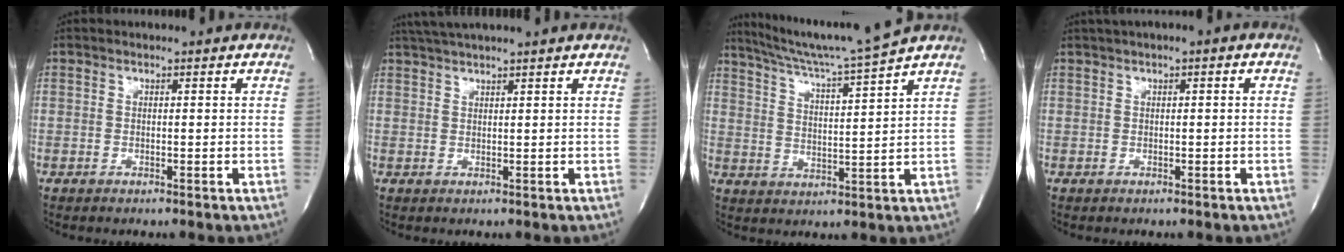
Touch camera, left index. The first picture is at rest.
{"total": 5.9, "force": [5.2, -0.8, 2.8], "torque": [-0.047, 0.032, 0.084]}
{"total": 11.3, "force": [9.9, -2.9, 4.5], "torque": [-0.088, -0.029, 0.169]}
{"total": 1.8, "force": [0.7, 0.3, 1.7], "torque": [-0.030, 0.014, 0.011]}